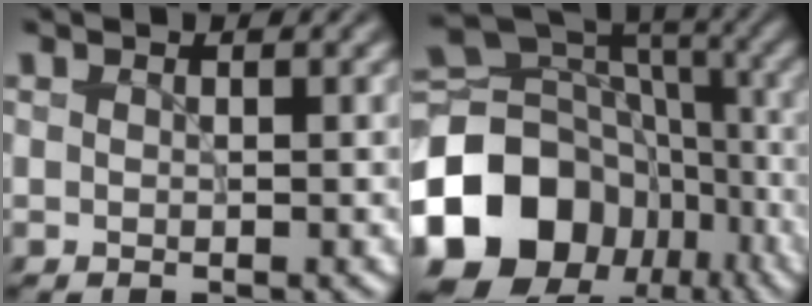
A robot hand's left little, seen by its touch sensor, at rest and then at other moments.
{"total": 19.5, "force": [-8.1, 15.5, 8.7], "torque": [-0.192, -0.013, -0.135]}